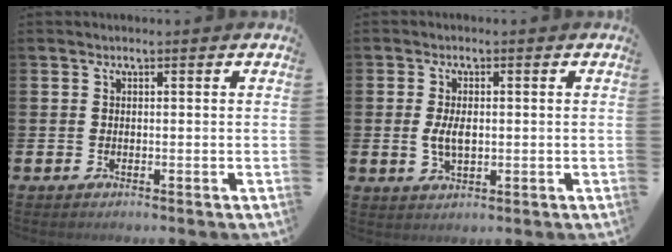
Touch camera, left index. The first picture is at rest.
{"total": 3.6, "force": [0.1, 1.9, 3.1], "torque": [-0.047, 0.001, -0.002]}